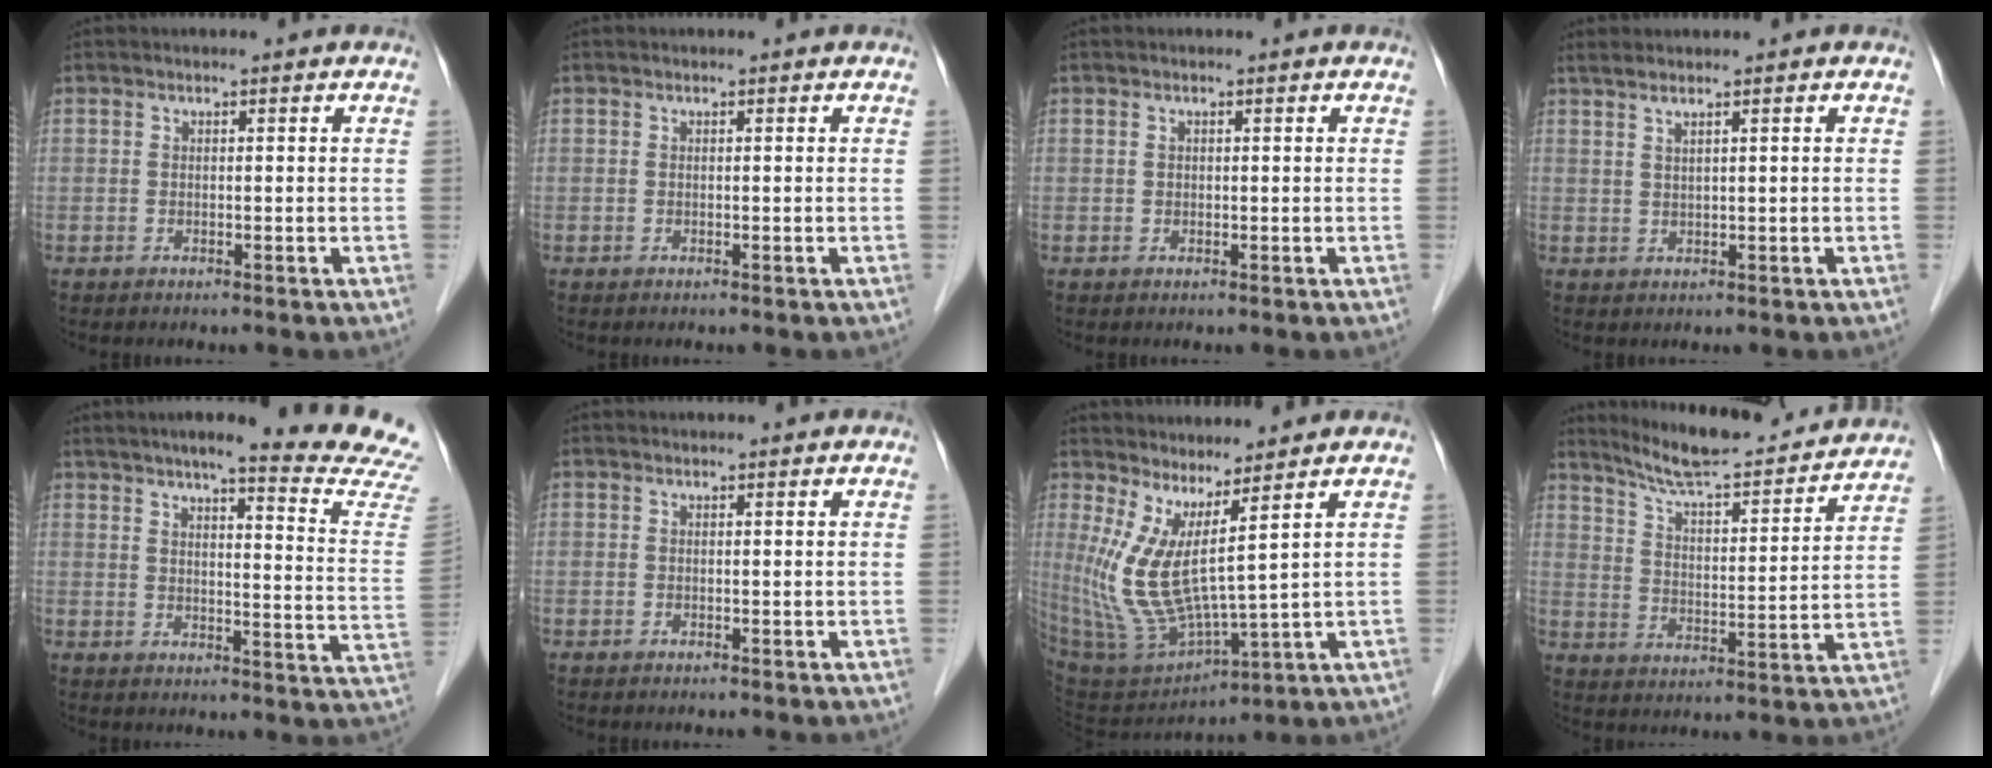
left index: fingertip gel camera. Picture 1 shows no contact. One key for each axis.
{"total": 0.0}
{"total": 0.5, "fx": 0.2, "fy": 0.4, "fz": 0.3, "tx": -0.009, "ty": 0.006, "tz": 0.004}
{"total": 2.1, "fx": 1.5, "fy": -0.3, "fz": 1.5, "tx": -0.041, "ty": 0.009, "tz": 0.034}
{"total": 19.6, "fx": 17.4, "fy": -1.2, "fz": 9.0, "tx": -0.121, "ty": -0.077, "tz": 0.198}
{"total": 0.0}
{"total": 10.2, "fx": 4.2, "fy": 1.1, "fz": 9.3, "tx": -0.218, "ty": -0.030, "tz": 0.101}
{"total": 18.7, "fx": 17.3, "fy": 1.8, "fz": 6.9, "tx": -0.110, "ty": -0.009, "tz": 0.247}